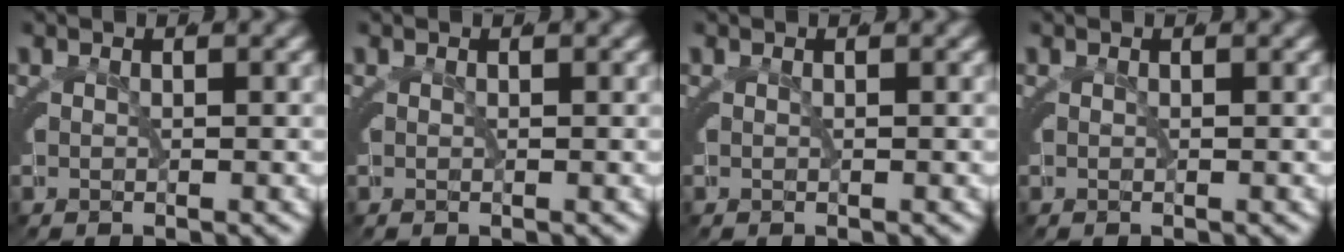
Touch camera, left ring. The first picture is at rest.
{"total": 0.0}
{"total": 0.0}
{"total": 0.0}